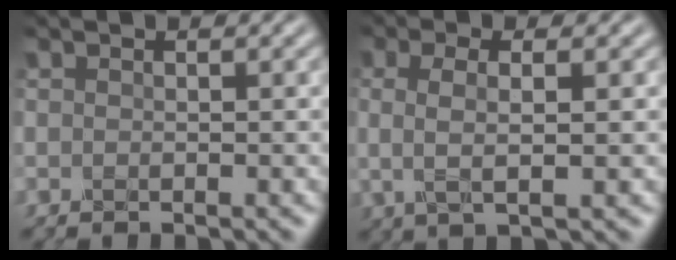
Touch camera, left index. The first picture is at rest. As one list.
[{"total": 3.1, "force": [0.4, 0.9, 3.0], "torque": [-0.059, 0.003, 0.008]}]